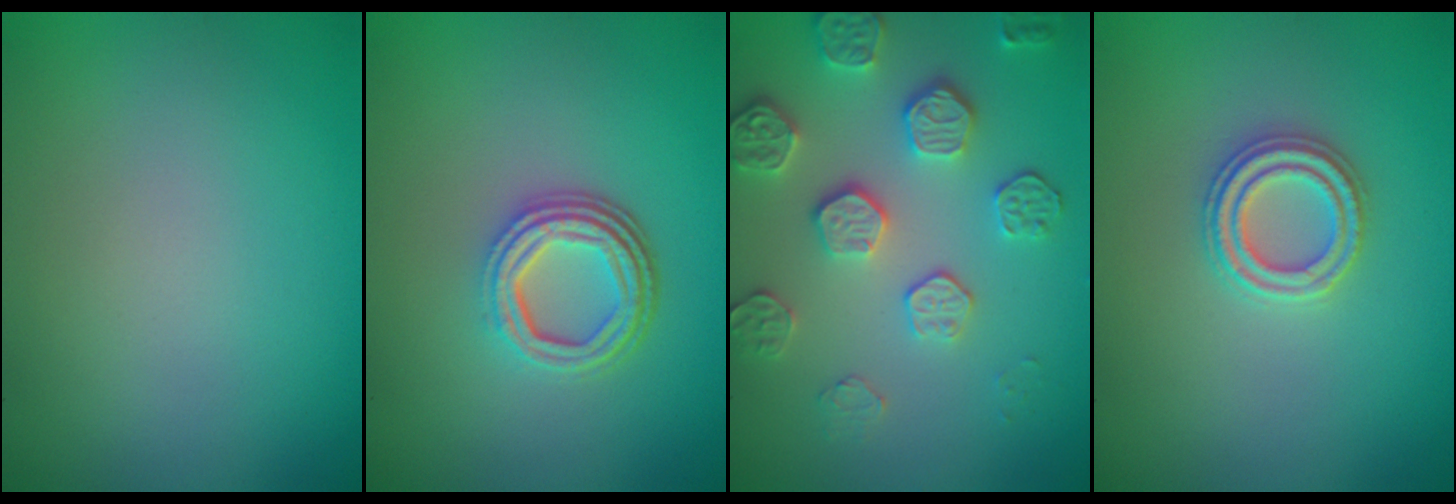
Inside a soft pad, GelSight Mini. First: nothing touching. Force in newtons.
{"total": 4.5, "press": 3.3, "slide": 3.1}
{"total": 4.5, "press": 4.3, "slide": 1.5}
{"total": 2.6, "press": 2.6, "slide": 0.4}